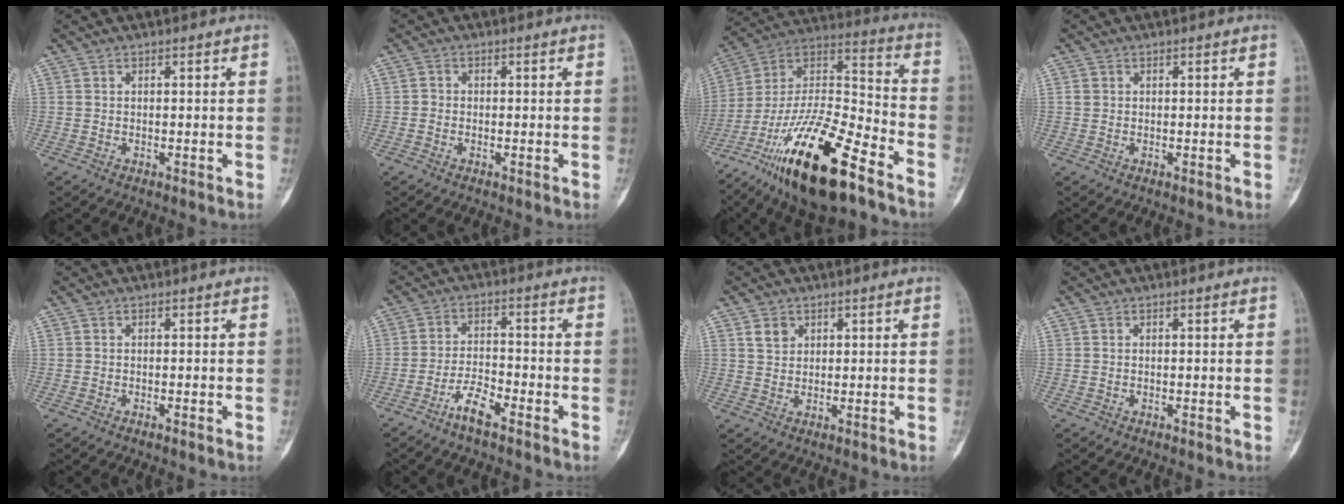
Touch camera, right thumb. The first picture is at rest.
{"total": 1.0, "force": [-0.4, 0.9, 0.3], "torque": [0.003, 0.004, -0.013]}
{"total": 26.3, "force": [-16.3, 7.8, 19.1], "torque": [-0.360, 0.060, -0.287]}
{"total": 0.9, "force": [0.2, 0.8, 0.3], "torque": [-0.002, 0.002, 0.004]}
{"total": 0.7, "force": [-0.5, 0.0, 0.5], "torque": [-0.009, -0.001, -0.009]}
{"total": 5.6, "force": [-4.0, 1.4, 3.7], "torque": [-0.072, 0.025, -0.078]}
{"total": 3.0, "force": [1.6, 2.3, 1.1], "torque": [-0.009, -0.009, 0.033]}
{"total": 0.0}